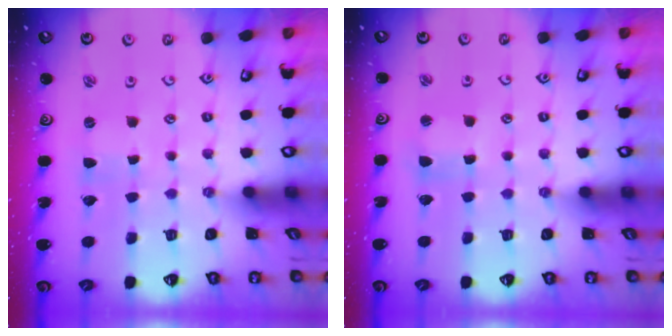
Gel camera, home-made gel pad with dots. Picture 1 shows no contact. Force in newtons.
{"total": 2.9, "press": 2.9, "slide": 0.3}